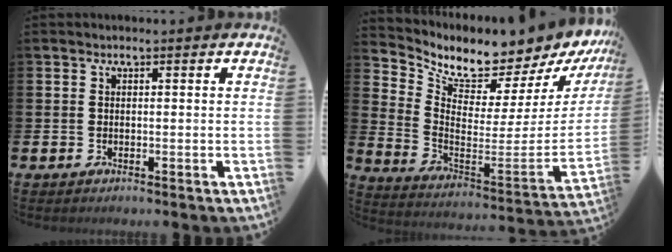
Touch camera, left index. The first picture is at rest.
{"total": 6.7, "force": [6.2, 1.9, 1.6], "torque": [-0.060, -0.074, 0.098]}